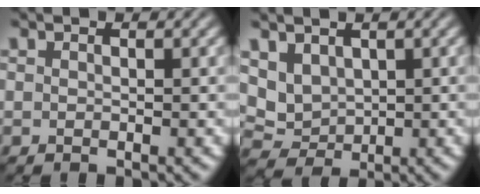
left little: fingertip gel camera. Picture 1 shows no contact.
{"total": 2.8, "force": [1.1, 2.2, 1.2], "torque": [-0.036, -0.004, 0.025]}